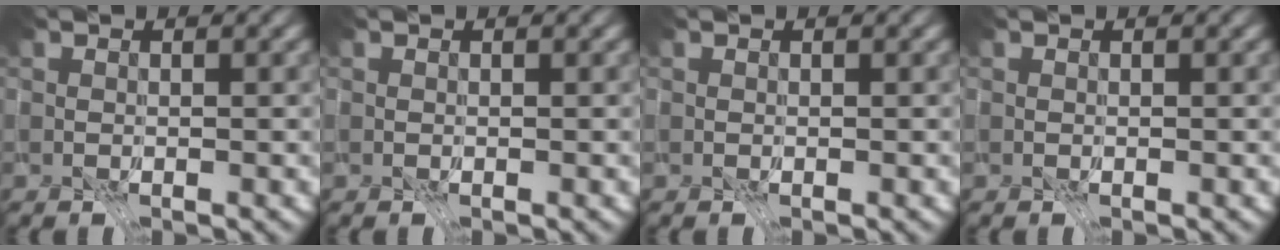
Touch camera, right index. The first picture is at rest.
{"total": 0.0}
{"total": 0.0}
{"total": 0.0}